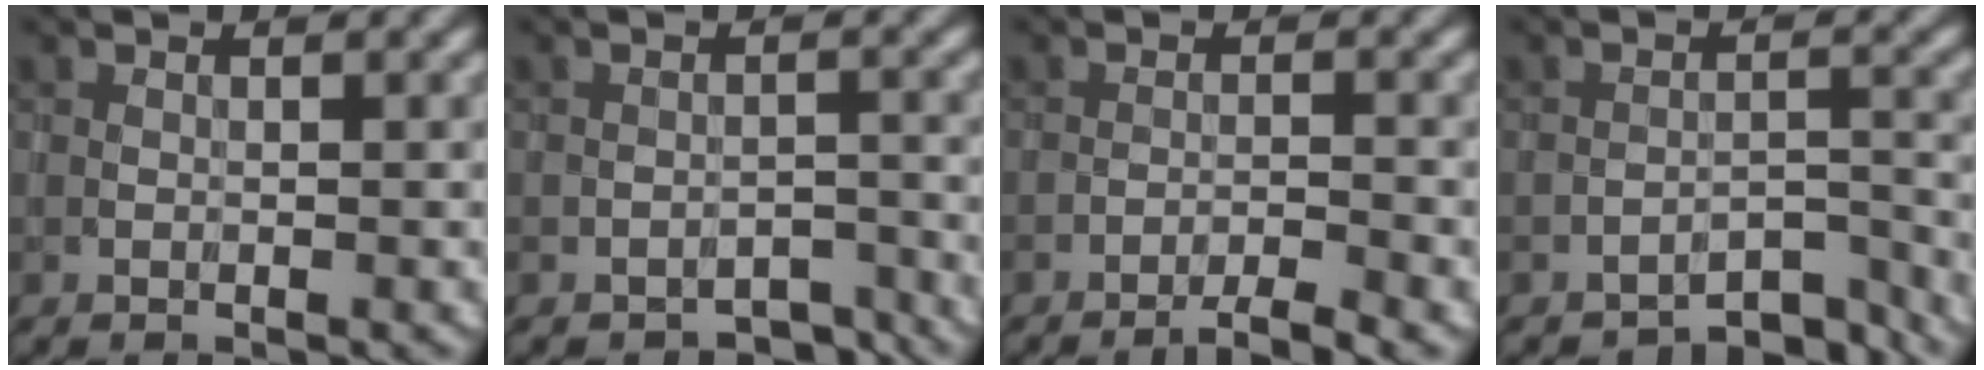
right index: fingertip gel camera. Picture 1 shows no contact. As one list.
[{"total": 2.4, "force": [-2.4, 0.5, 0.0], "torque": [0.012, 0.010, -0.033]}, {"total": 3.1, "force": [-2.6, 0.2, 1.7], "torque": [-0.023, 0.011, -0.047]}, {"total": 4.6, "force": [-4.5, 0.5, 0.6], "torque": [0.000, 0.007, -0.061]}]